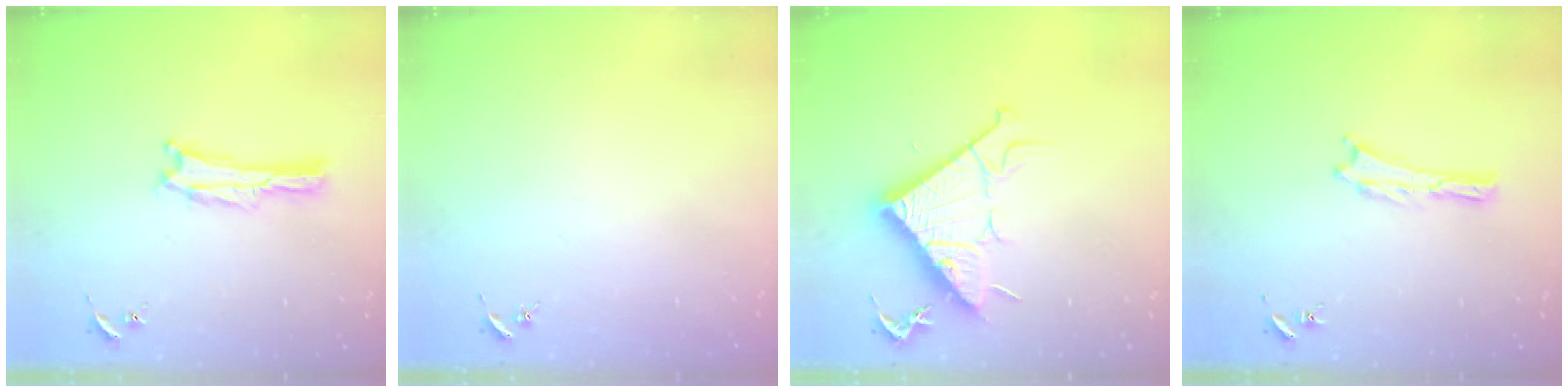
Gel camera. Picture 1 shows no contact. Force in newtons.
{"total": 0.0}
{"total": 10.7, "press": 10.7, "slide": 0.1}
{"total": 0.0}